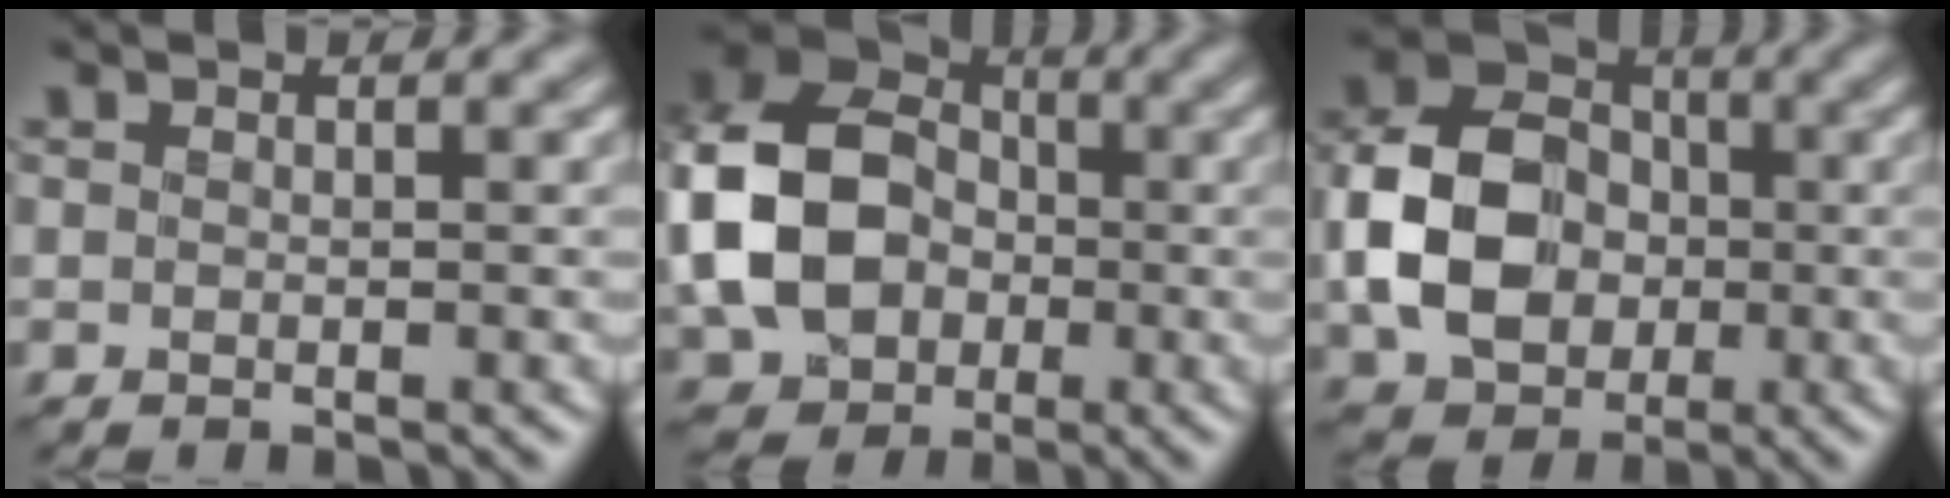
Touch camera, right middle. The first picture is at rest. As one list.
[{"total": 11.5, "force": [-1.3, 9.1, 6.9], "torque": [-0.157, 0.005, -0.038]}, {"total": 9.1, "force": [-1.1, 7.2, 5.5], "torque": [-0.113, 0.008, -0.030]}]